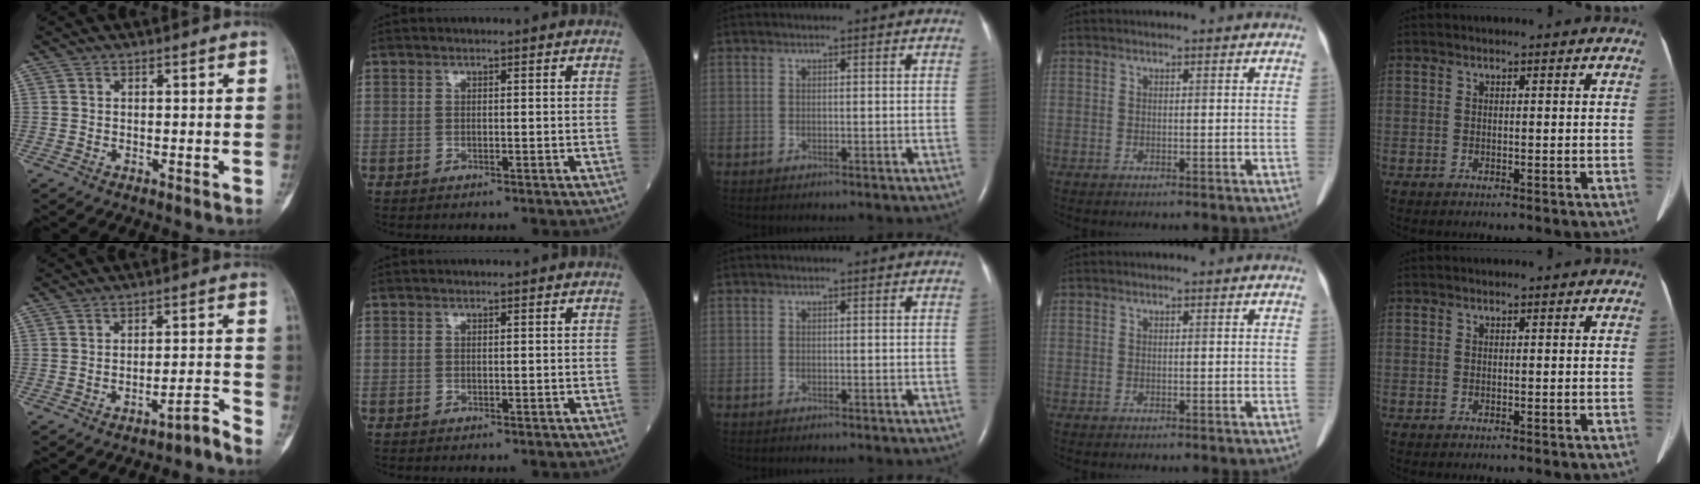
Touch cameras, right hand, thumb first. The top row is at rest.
{"thumb": {"total": 3.3, "force": [-3.2, -0.1, 1.0], "torque": [-0.013, 0.046, -0.044]}}